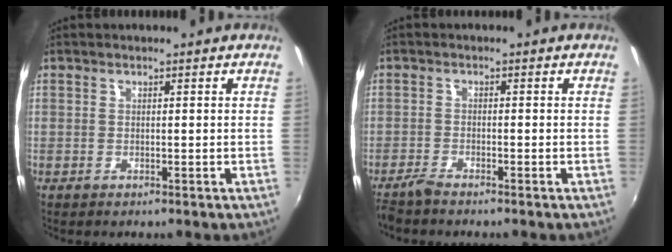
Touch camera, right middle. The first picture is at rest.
{"total": 2.5, "force": [-2.3, 0.2, 0.9], "torque": [-0.033, -0.006, -0.049]}